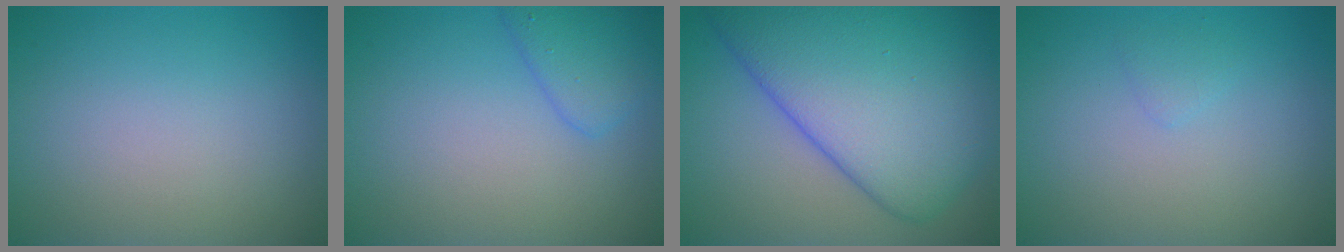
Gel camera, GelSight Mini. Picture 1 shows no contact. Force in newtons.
{"total": 1.8, "press": 1.8, "slide": 0.1}
{"total": 12.2, "press": 12.2, "slide": 0.5}
{"total": 0.8, "press": 0.8, "slide": 0.0}